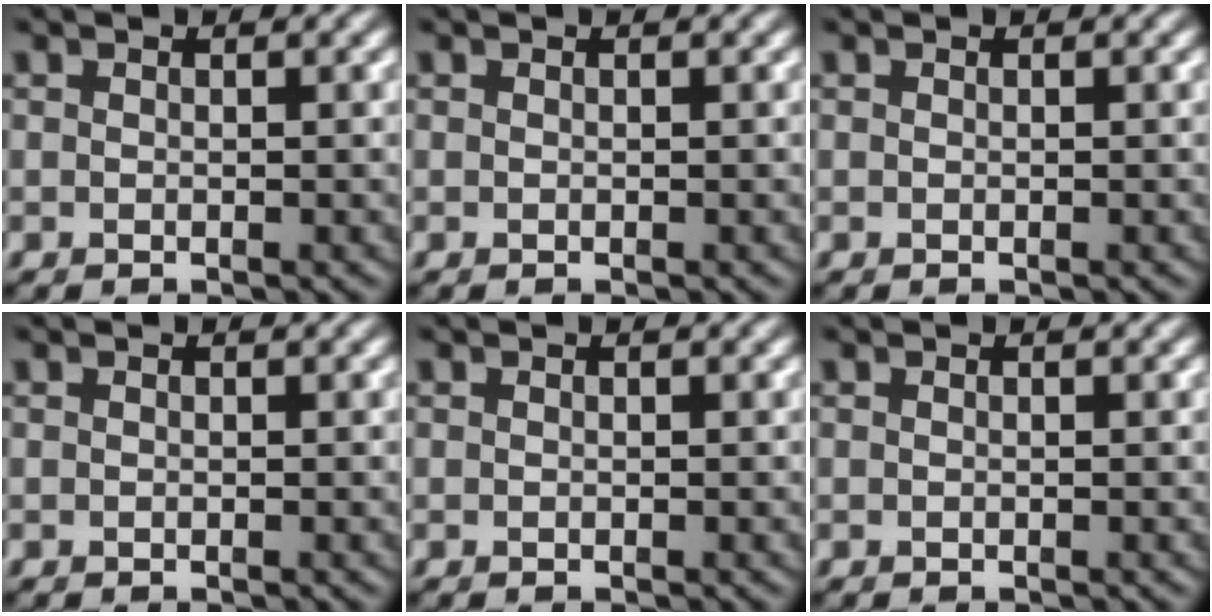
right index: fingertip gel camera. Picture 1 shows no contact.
{"total": 0.0}
{"total": 0.0}
{"total": 0.0}
{"total": 0.0}
{"total": 0.0}